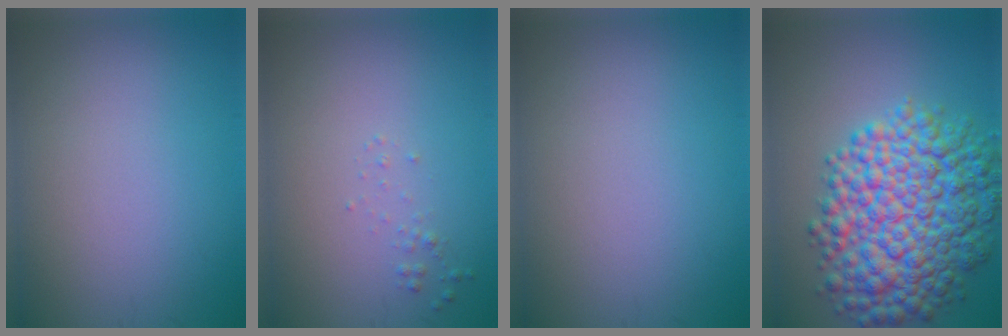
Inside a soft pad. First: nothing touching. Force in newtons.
{"total": 0.6, "press": 0.6, "slide": 0.0}
{"total": 0.0}
{"total": 11.0, "press": 11.0, "slide": 0.1}